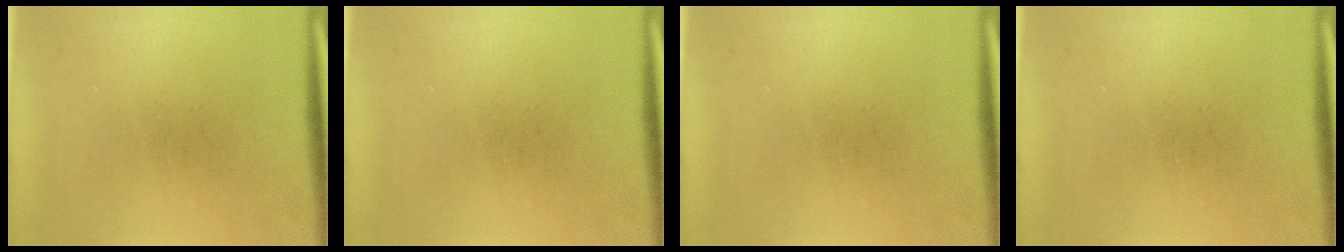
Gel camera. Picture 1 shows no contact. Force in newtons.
{"total": 0.0}
{"total": 0.0}
{"total": 0.0}